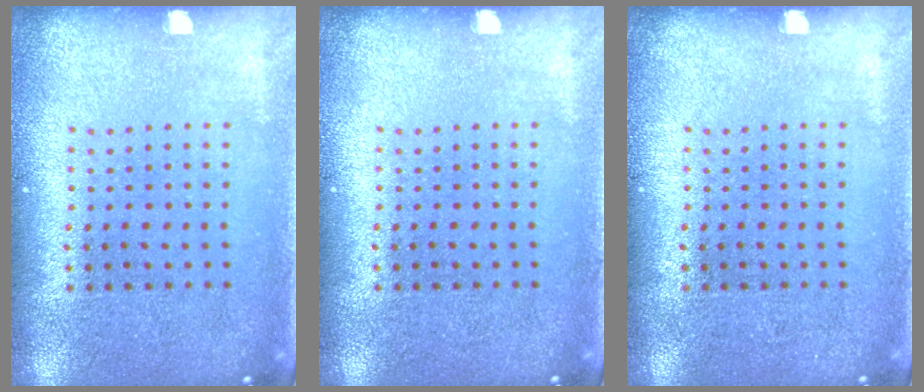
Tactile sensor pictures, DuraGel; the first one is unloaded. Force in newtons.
{"total": 0.0}
{"total": 0.0}